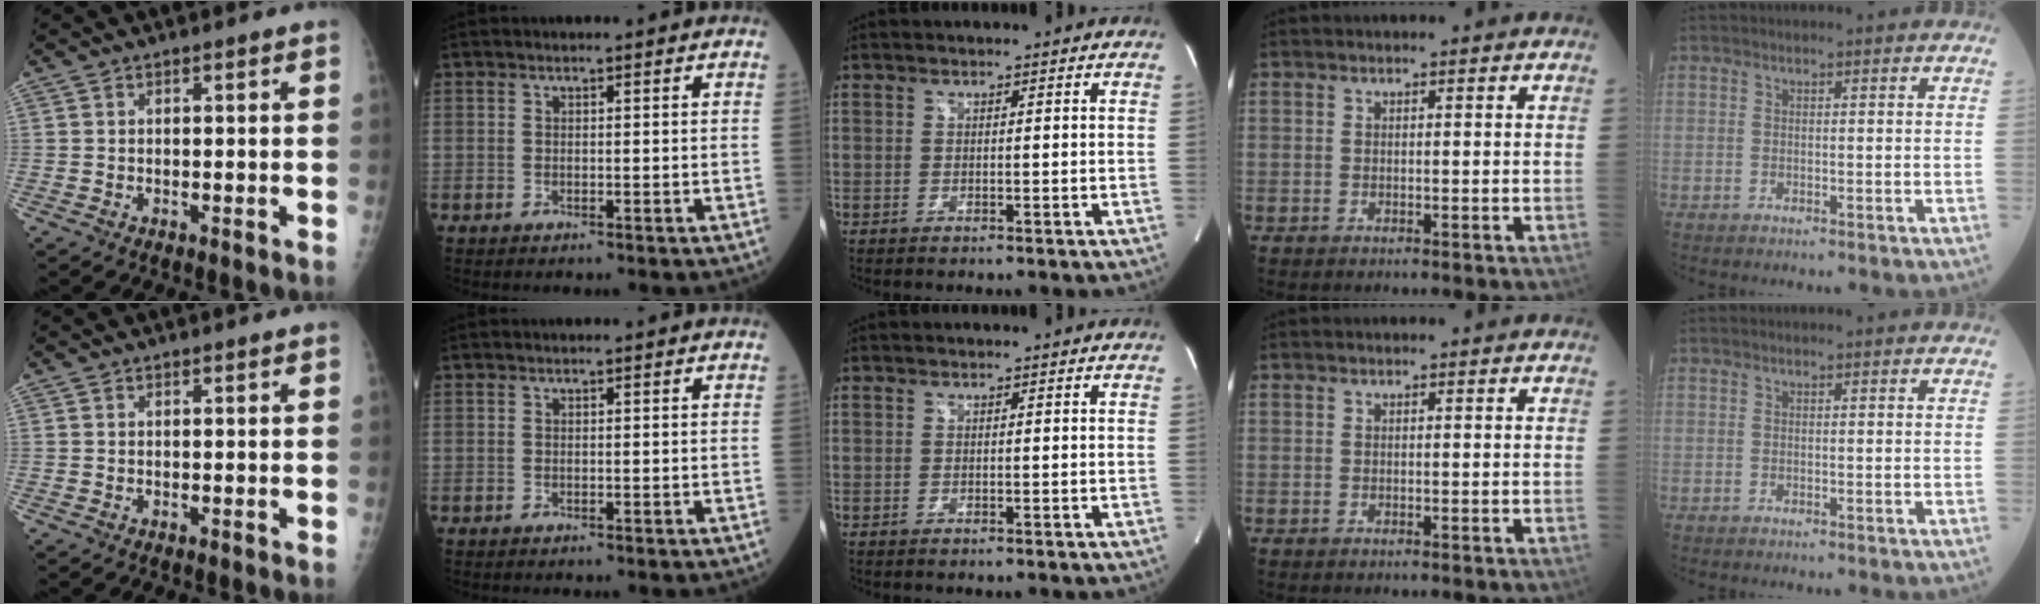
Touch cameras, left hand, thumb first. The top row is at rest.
{}